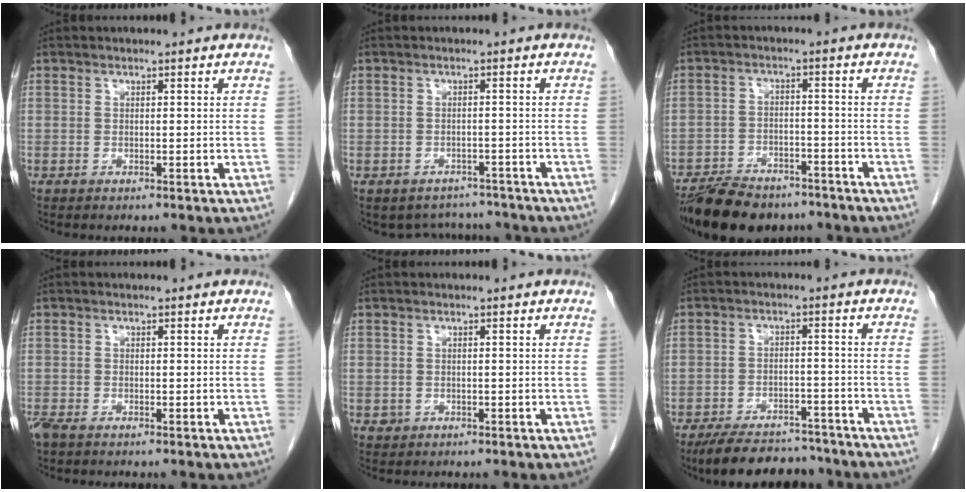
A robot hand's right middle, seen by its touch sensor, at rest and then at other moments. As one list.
[{"total": 4.1, "force": [-3.8, 1.6, -0.5], "torque": [0.004, 0.012, -0.050]}, {"total": 12.9, "force": [-10.6, 5.1, 5.4], "torque": [-0.094, -0.003, -0.162]}, {"total": 2.0, "force": [-1.5, 0.7, 1.2], "torque": [-0.033, -0.007, -0.027]}, {"total": 0.7, "force": [-0.2, 0.7, 0.1], "torque": [-0.002, 0.003, -0.001]}, {"total": 11.9, "force": [-10.5, 4.0, 4.0], "torque": [-0.060, 0.005, -0.150]}]